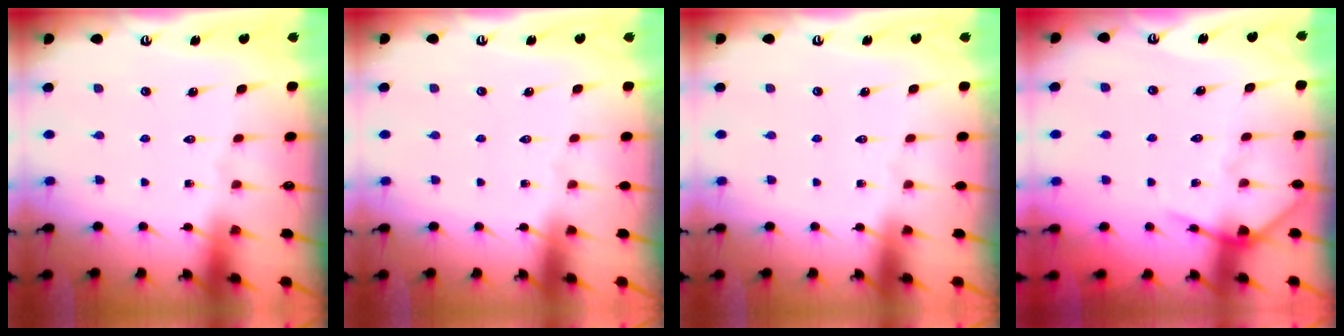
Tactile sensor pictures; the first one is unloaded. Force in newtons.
{"total": 0.0}
{"total": 0.0}
{"total": 7.7, "press": 7.7, "slide": 0.7}